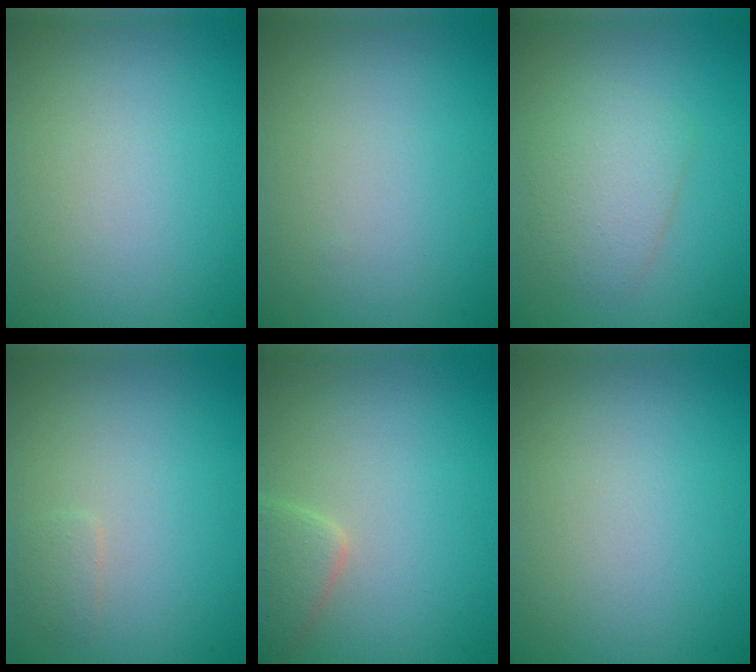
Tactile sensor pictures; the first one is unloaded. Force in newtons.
{"total": 0.0}
{"total": 3.0, "press": 3.0, "slide": 0.1}
{"total": 0.9, "press": 0.9, "slide": 0.1}
{"total": 2.5, "press": 2.5, "slide": 0.3}
{"total": 0.0}